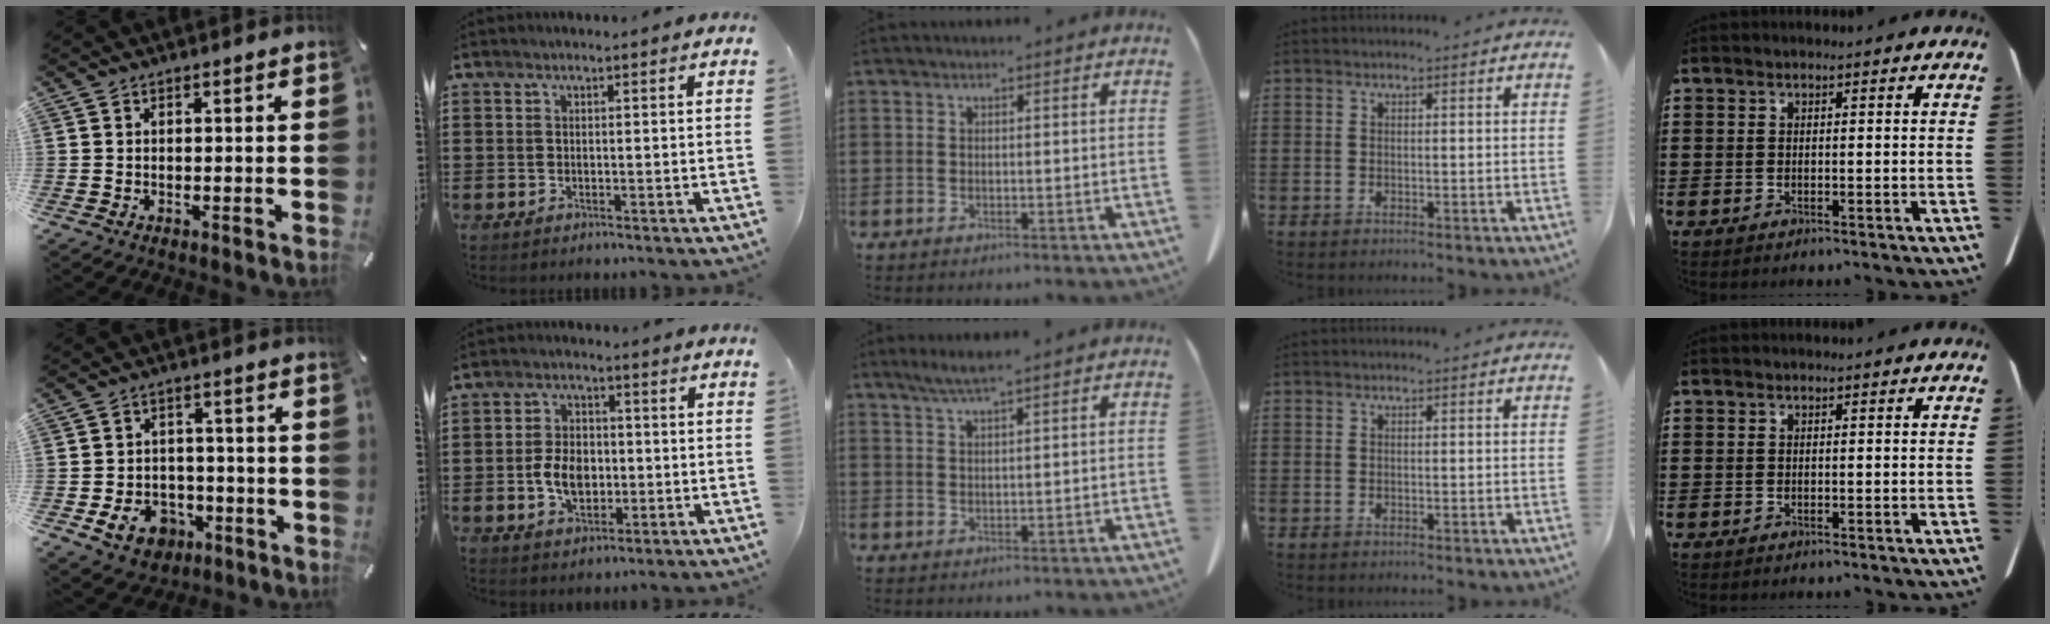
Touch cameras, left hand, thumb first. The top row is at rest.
{"thumb": {"total": 9.3, "force": [-4.1, 7.2, 4.3], "torque": [-0.091, 0.026, -0.073]}, "index": {"total": 6.4, "force": [-0.9, 4.2, 4.7], "torque": [-0.095, 0.002, -0.022]}, "middle": {"total": 2.6, "force": [1.9, -0.2, 1.8], "torque": [-0.037, 0.001, 0.034]}}